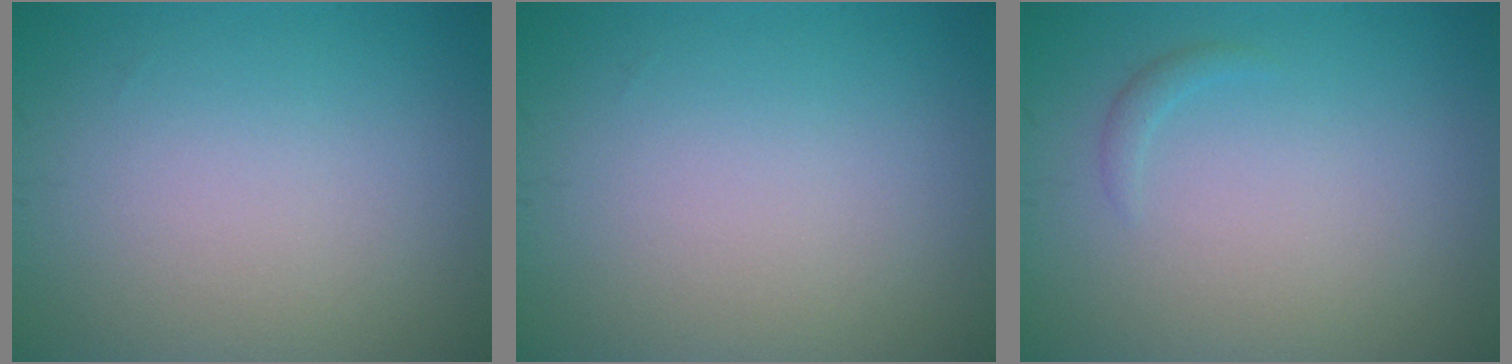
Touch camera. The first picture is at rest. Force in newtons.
{"total": 0.0}
{"total": 0.7, "press": 0.7, "slide": 0.1}